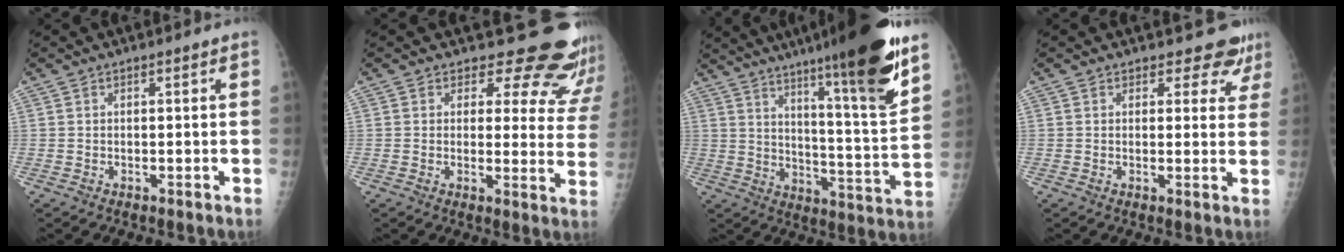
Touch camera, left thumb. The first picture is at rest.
{"total": 16.1, "force": [14.4, 6.4, 3.3], "torque": [0.015, -0.118, 0.140]}
{"total": 22.6, "force": [15.1, 1.4, 16.7], "torque": [-0.231, -0.069, 0.229]}
{"total": 5.5, "force": [4.7, 2.8, 0.4], "torque": [0.035, -0.026, 0.037]}